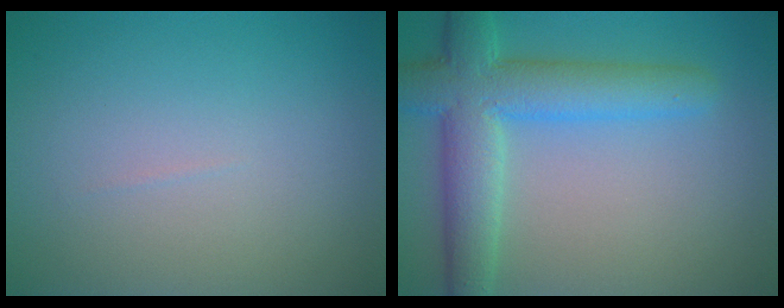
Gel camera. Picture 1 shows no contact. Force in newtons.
{"total": 7.1, "press": 7.1, "slide": 0.3}